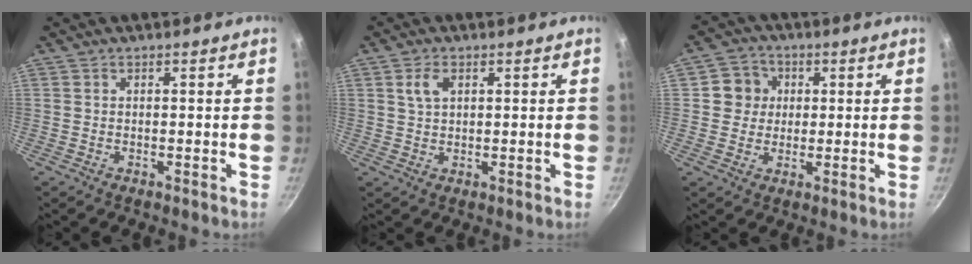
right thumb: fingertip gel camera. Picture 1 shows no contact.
{"total": 3.4, "force": [1.3, 2.1, 2.3], "torque": [-0.033, 0.000, 0.024]}
{"total": 6.1, "force": [1.1, 5.8, 1.7], "torque": [0.011, 0.006, 0.007]}